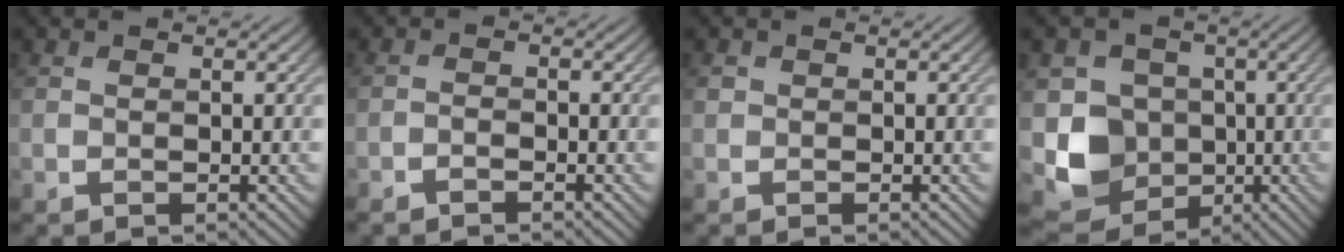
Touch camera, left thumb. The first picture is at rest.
{"total": 1.4, "force": [-1.3, 0.0, 0.3], "torque": [-0.005, 0.002, -0.030]}
{"total": 0.6, "force": [-0.1, 0.6, -0.1], "torque": [0.007, -0.001, -0.010]}
{"total": 7.7, "force": [-1.1, 7.0, 3.0], "torque": [-0.072, -0.019, -0.030]}